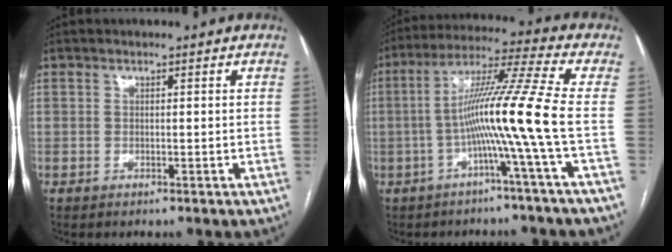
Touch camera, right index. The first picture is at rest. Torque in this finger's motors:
{"motor_torque": [1.57, -0.57, 0.81, 0.21]}